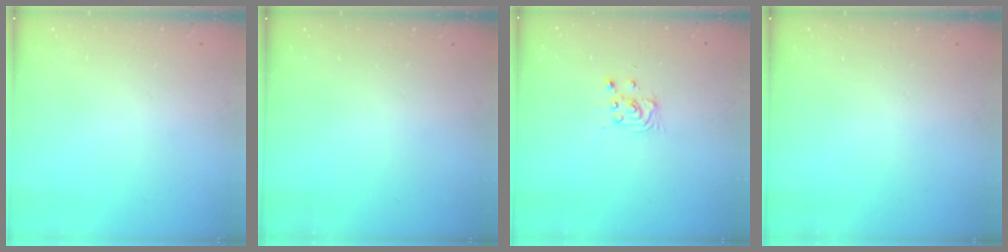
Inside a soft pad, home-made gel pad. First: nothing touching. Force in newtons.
{"total": 0.0}
{"total": 2.8, "press": 2.8, "slide": 0.4}
{"total": 0.0}